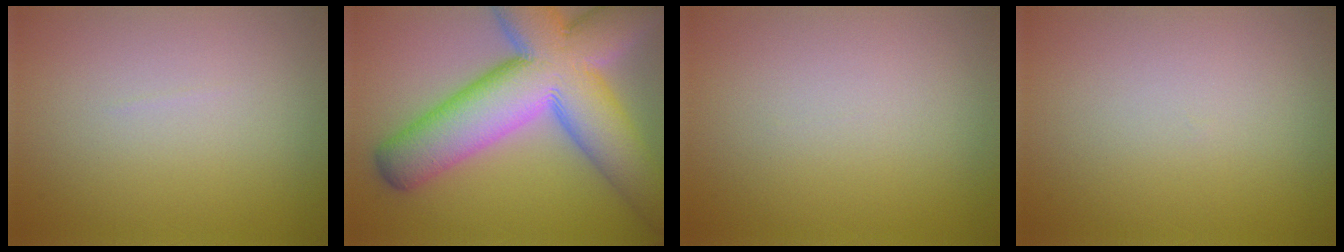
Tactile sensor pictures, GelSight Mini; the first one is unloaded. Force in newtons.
{"total": 15.7, "press": 15.7, "slide": 1.1}
{"total": 0.0}
{"total": 0.0}